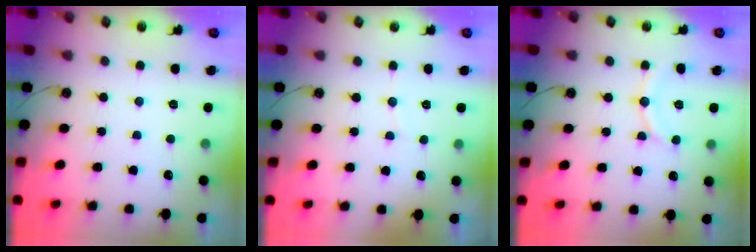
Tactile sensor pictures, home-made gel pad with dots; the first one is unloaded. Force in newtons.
{"total": 2.4, "press": 2.4, "slide": 0.3}
{"total": 9.7, "press": 9.7, "slide": 0.8}